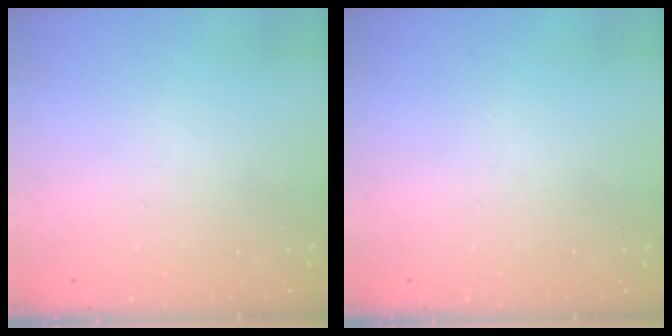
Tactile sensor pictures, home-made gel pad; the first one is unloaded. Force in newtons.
{"total": 0.0}